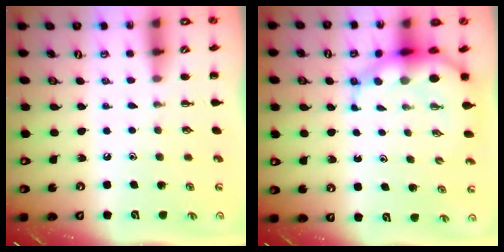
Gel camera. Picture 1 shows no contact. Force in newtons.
{"total": 7.2, "press": 6.8, "slide": 2.1}